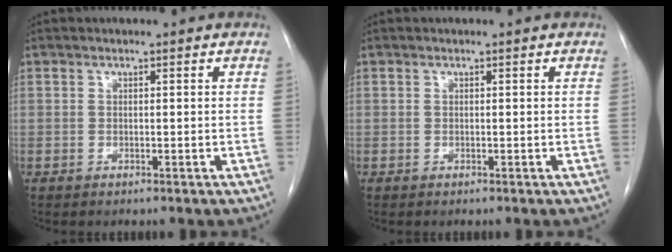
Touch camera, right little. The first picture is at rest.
{"total": 0.0}